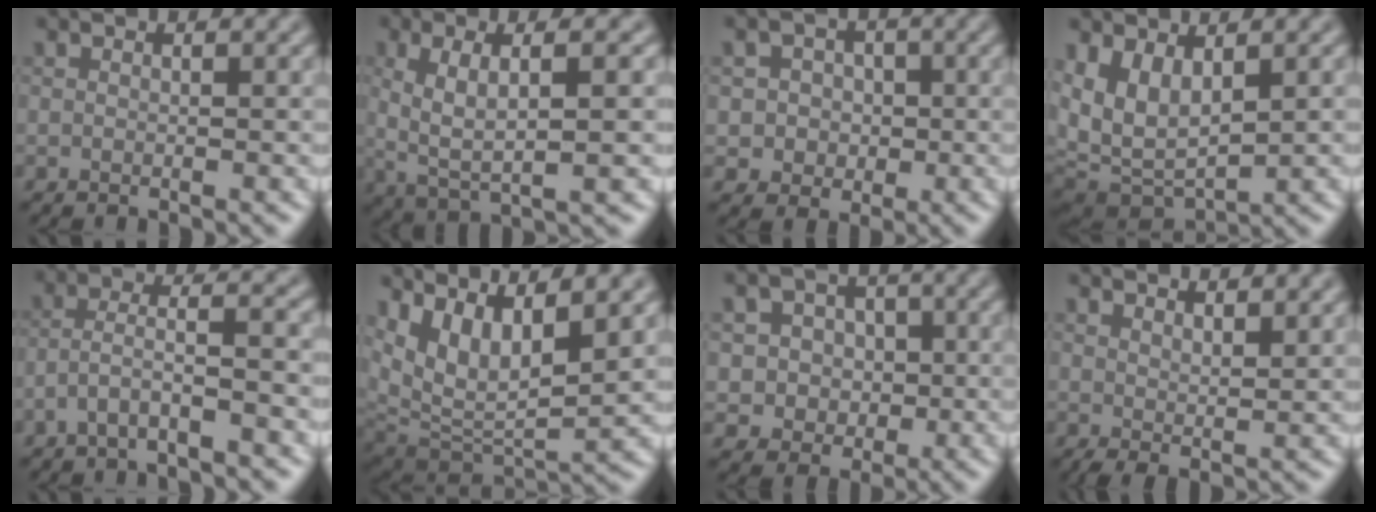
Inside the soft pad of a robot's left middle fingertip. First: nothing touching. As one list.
[{"total": 6.1, "force": [0.6, 1.8, 5.8], "torque": [-0.106, 0.004, 0.013]}, {"total": 3.4, "force": [0.1, 3.3, 1.0], "torque": [-0.002, 0.009, -0.006]}, {"total": 6.6, "force": [0.8, 4.0, 5.2], "torque": [-0.120, -0.013, 0.020]}, {"total": 3.6, "force": [-1.8, 0.9, 3.0], "torque": [-0.062, 0.012, -0.042]}, {"total": 9.5, "force": [4.1, 3.9, 7.6], "torque": [-0.143, -0.005, 0.078]}, {"total": 4.5, "force": [0.5, 4.3, 1.4], "torque": [-0.007, 0.014, 0.000]}, {"total": 3.0, "force": [2.1, 0.9, 1.9], "torque": [-0.034, 0.002, 0.039]}]